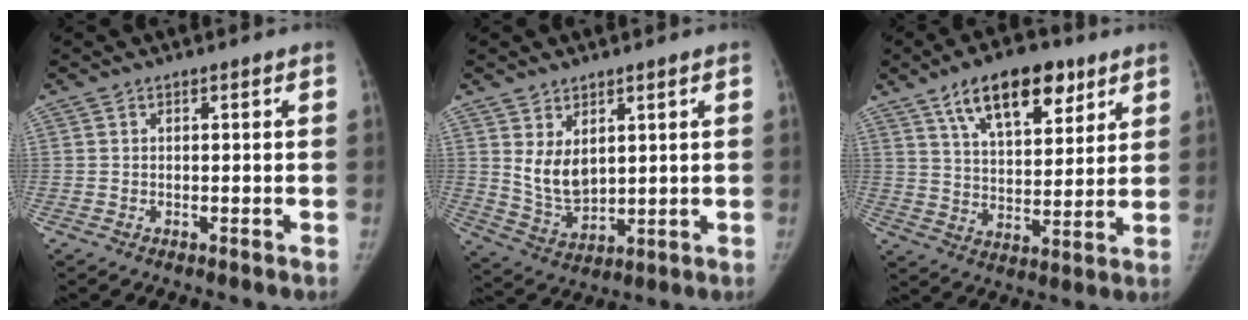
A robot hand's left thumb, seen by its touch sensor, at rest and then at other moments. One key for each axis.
{"total": 7.1, "fx": 2.6, "fy": 4.3, "fz": 5.1, "tx": -0.075, "ty": -0.026, "tz": 0.067}
{"total": 15.5, "fx": 9.0, "fy": 7.2, "fz": 10.3, "tx": -0.126, "ty": -0.035, "tz": 0.151}